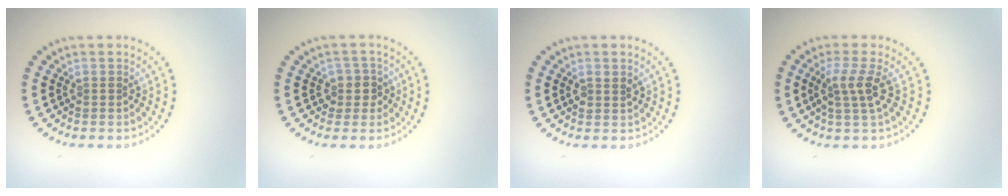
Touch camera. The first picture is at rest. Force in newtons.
{"total": 1.8, "press": 1.6, "slide": 0.9}
{"total": 1.2, "press": 1.1, "slide": 0.6}
{"total": 2.8, "press": 2.1, "slide": 1.9}